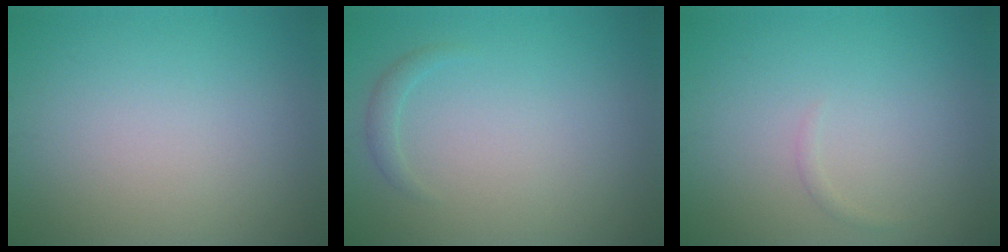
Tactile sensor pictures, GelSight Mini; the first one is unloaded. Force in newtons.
{"total": 0.9, "press": 0.9, "slide": 0.0}
{"total": 0.5, "press": 0.5, "slide": 0.0}